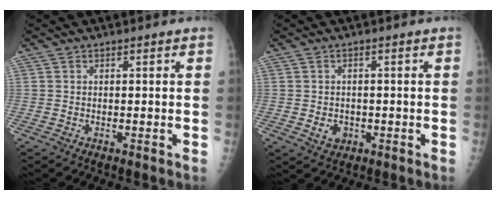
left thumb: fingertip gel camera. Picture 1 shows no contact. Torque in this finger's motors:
{"motor_torque": [0.54, 0.52, 0.46, 0.37, 0.02]}